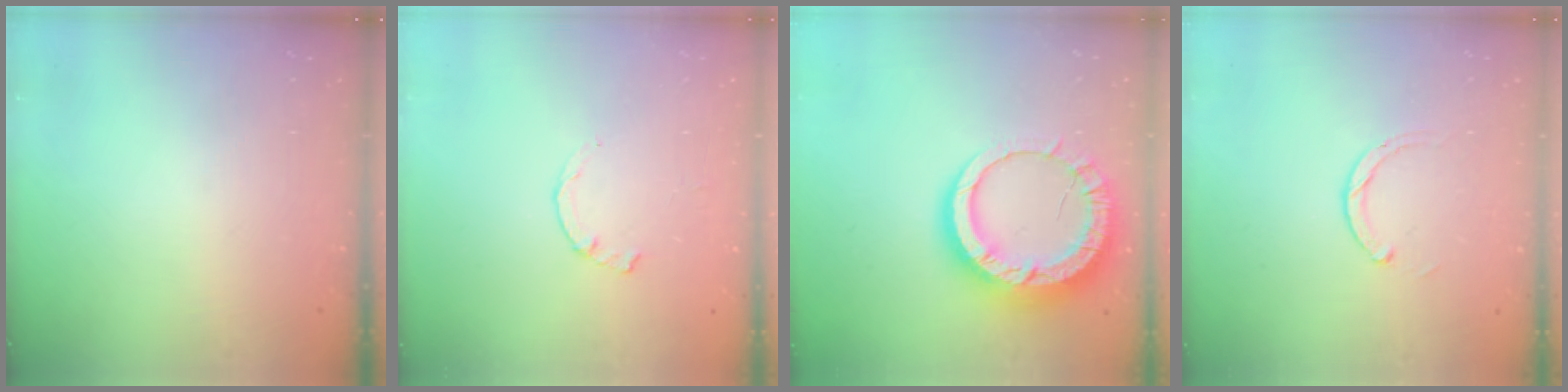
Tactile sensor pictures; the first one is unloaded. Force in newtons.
{"total": 1.2, "press": 1.1, "slide": 0.3}
{"total": 14.9, "press": 14.8, "slide": 1.5}
{"total": 2.3, "press": 2.3, "slide": 0.3}